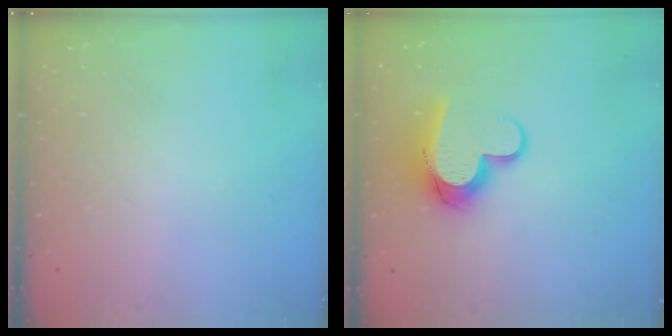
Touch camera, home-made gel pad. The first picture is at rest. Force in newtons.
{"total": 12.7, "press": 12.7, "slide": 1.4}